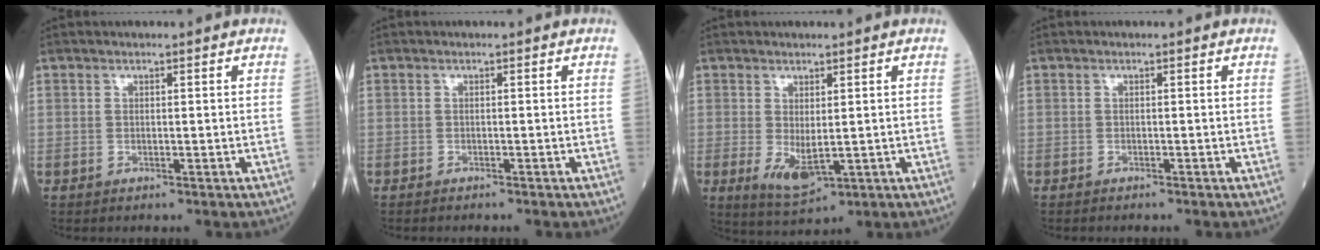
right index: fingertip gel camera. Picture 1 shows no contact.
{"total": 1.3, "force": [-1.1, 0.2, 0.5], "torque": [-0.009, -0.002, -0.014]}
{"total": 4.6, "force": [-0.8, 1.8, 4.2], "torque": [-0.079, -0.014, -0.004]}
{"total": 1.2, "force": [-1.0, 0.2, 0.4], "torque": [-0.008, -0.002, -0.013]}